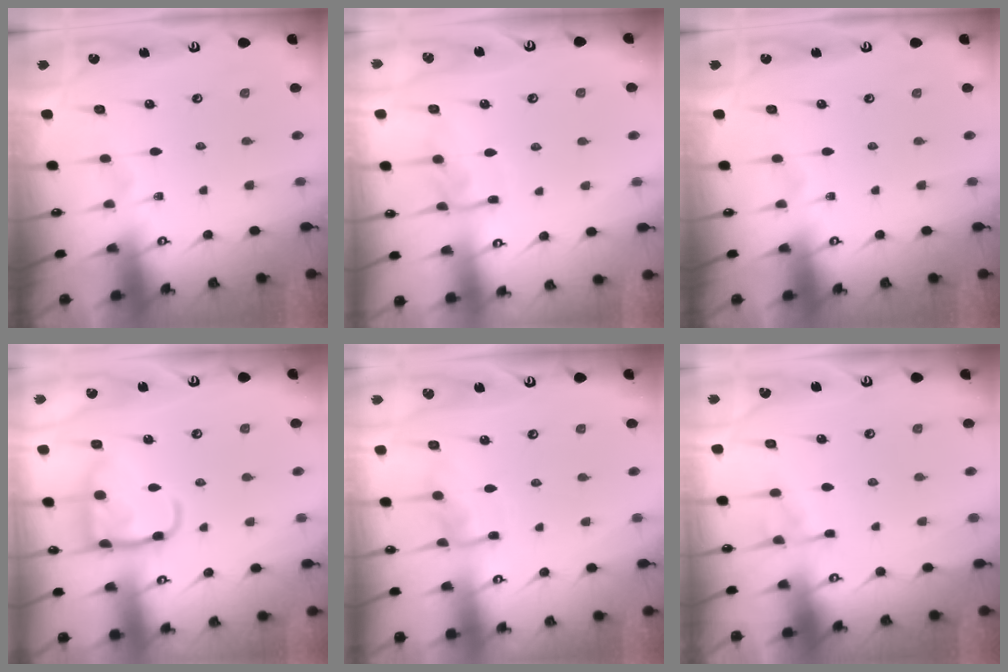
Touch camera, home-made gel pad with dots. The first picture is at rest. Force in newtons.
{"total": 8.7, "press": 8.7, "slide": 0.6}
{"total": 0.0}
{"total": 14.4, "press": 14.4, "slide": 1.3}
{"total": 7.9, "press": 7.9, "slide": 0.5}
{"total": 4.6, "press": 4.5, "slide": 0.5}